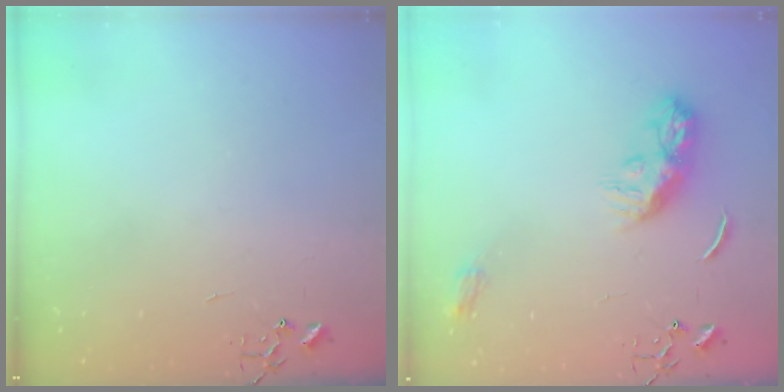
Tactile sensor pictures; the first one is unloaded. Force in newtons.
{"total": 10.4, "press": 10.4, "slide": 0.2}